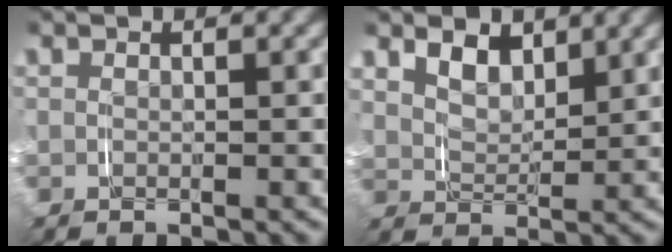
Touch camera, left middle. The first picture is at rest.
{"total": 3.7, "force": [2.2, 2.3, 1.9], "torque": [-0.040, -0.002, 0.037]}